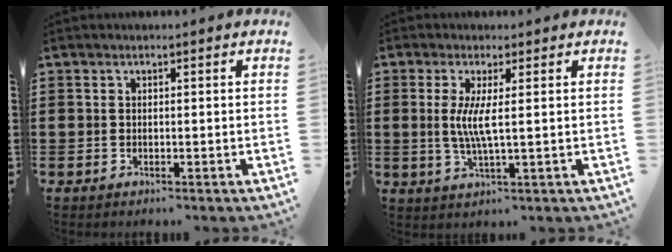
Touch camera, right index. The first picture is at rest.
{"total": 4.5, "force": [0.4, 0.2, 4.5], "torque": [-0.092, -0.010, 0.004]}